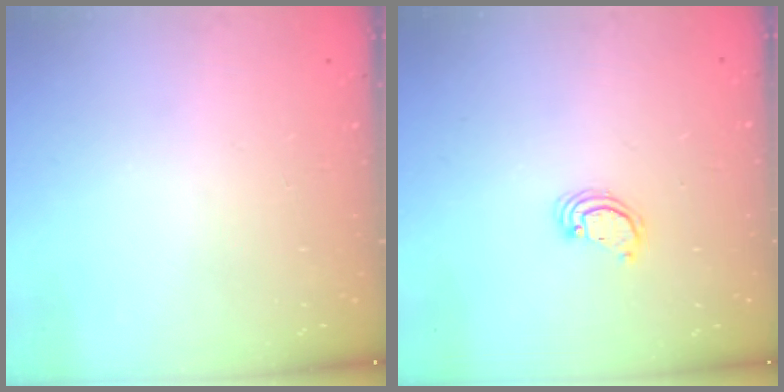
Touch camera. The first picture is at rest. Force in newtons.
{"total": 2.6, "press": 2.6, "slide": 0.2}